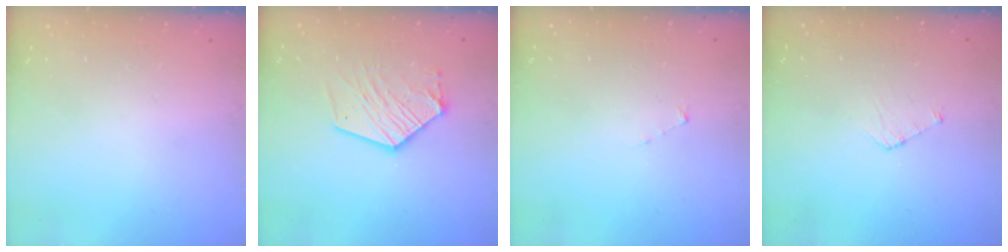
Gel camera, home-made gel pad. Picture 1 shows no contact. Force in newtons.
{"total": 13.2, "press": 13.1, "slide": 1.4}
{"total": 3.0, "press": 3.0, "slide": 0.3}
{"total": 3.5, "press": 3.5, "slide": 0.2}